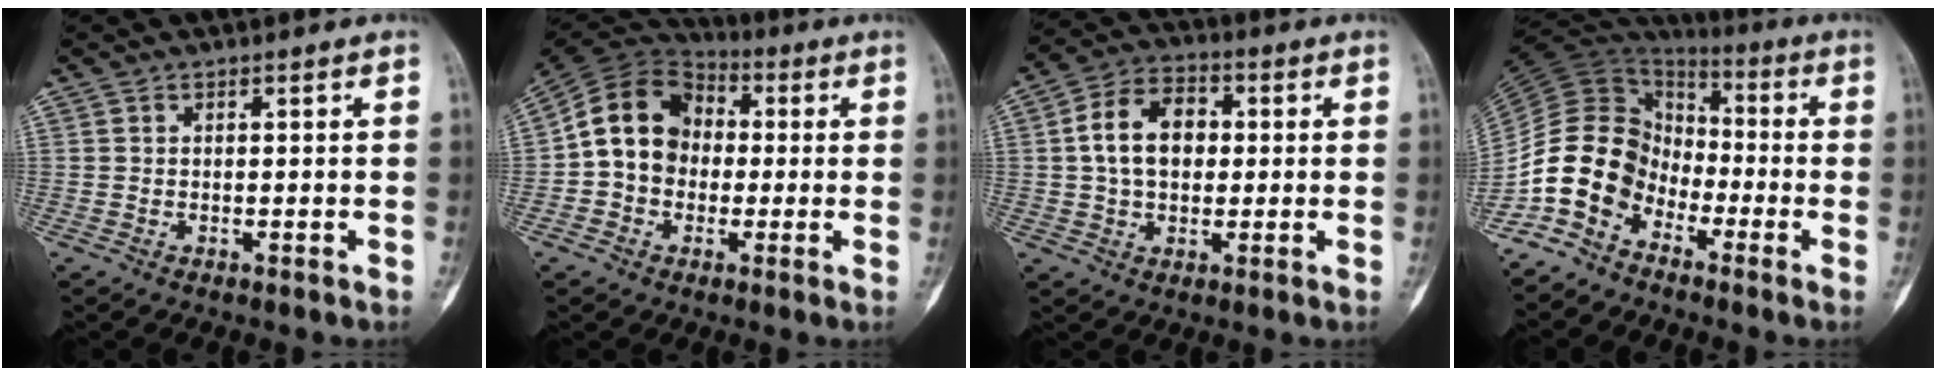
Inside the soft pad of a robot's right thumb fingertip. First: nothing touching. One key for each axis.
{"total": 13.4, "fx": 0.0, "fy": 11.2, "fz": 7.5, "tx": -0.113, "ty": 0.035, "tz": -0.014}
{"total": 10.9, "fx": 1.0, "fy": 7.6, "fz": 7.7, "tx": -0.117, "ty": 0.018, "tz": 0.013}
{"total": 12.7, "fx": -7.1, "fy": 9.1, "fz": 5.2, "tx": -0.085, "ty": 0.070, "tz": -0.150}